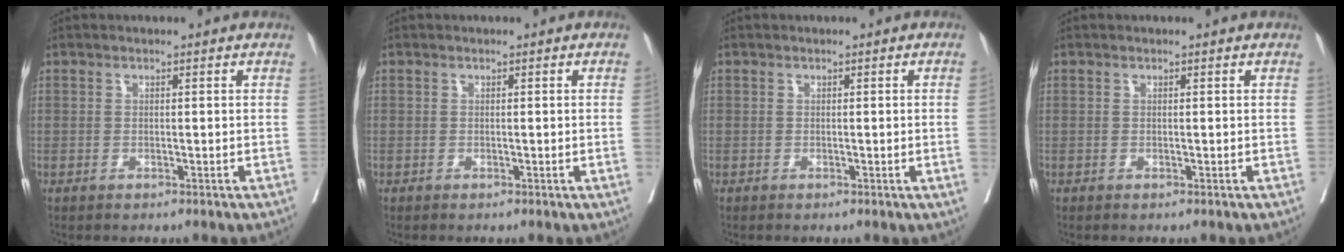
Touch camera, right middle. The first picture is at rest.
{"total": 1.0, "force": [-0.1, -0.4, 0.9], "torque": [-0.008, 0.000, -0.002]}
{"total": 1.5, "force": [-0.1, -0.6, 1.4], "torque": [-0.019, -0.002, 0.000]}
{"total": 0.0}